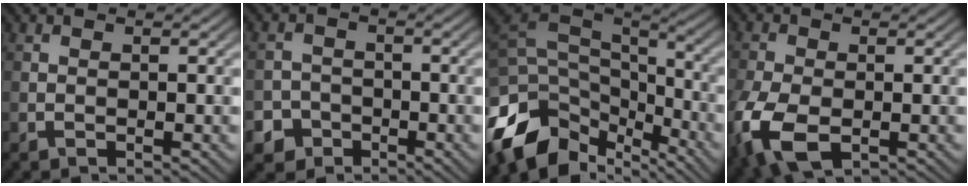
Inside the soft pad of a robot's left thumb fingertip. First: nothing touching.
{"total": 3.8, "force": [-2.3, 3.0, 0.7], "torque": [-0.002, -0.001, -0.049]}
{"total": 14.6, "force": [-7.4, 8.3, 9.4], "torque": [-0.229, -0.010, -0.130]}
{"total": 9.4, "force": [-3.6, 5.4, 6.8], "torque": [-0.189, -0.028, -0.066]}